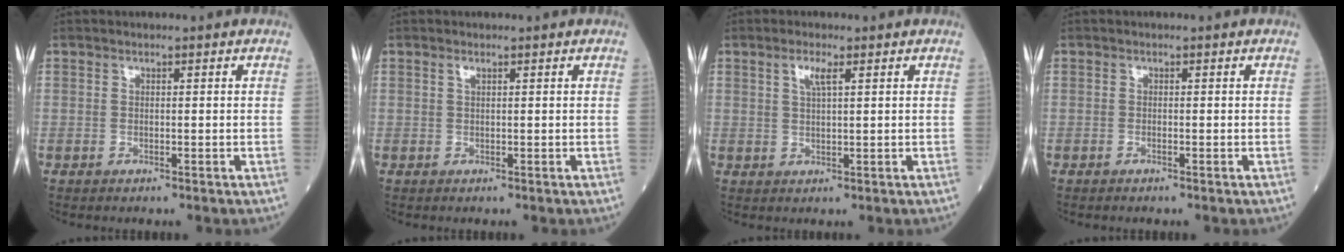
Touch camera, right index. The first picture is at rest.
{"total": 0.7, "force": [0.4, 0.2, 0.5], "torque": [-0.014, 0.001, 0.008]}
{"total": 2.5, "force": [1.2, 0.4, 2.1], "torque": [-0.046, 0.002, 0.023]}
{"total": 0.0}